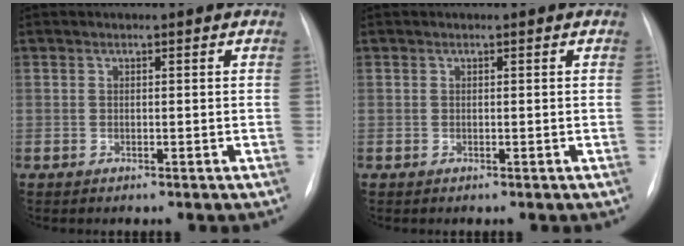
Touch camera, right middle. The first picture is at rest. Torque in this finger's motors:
{"motor_torque": [0.78, -0.77, 0.01, 0.02]}